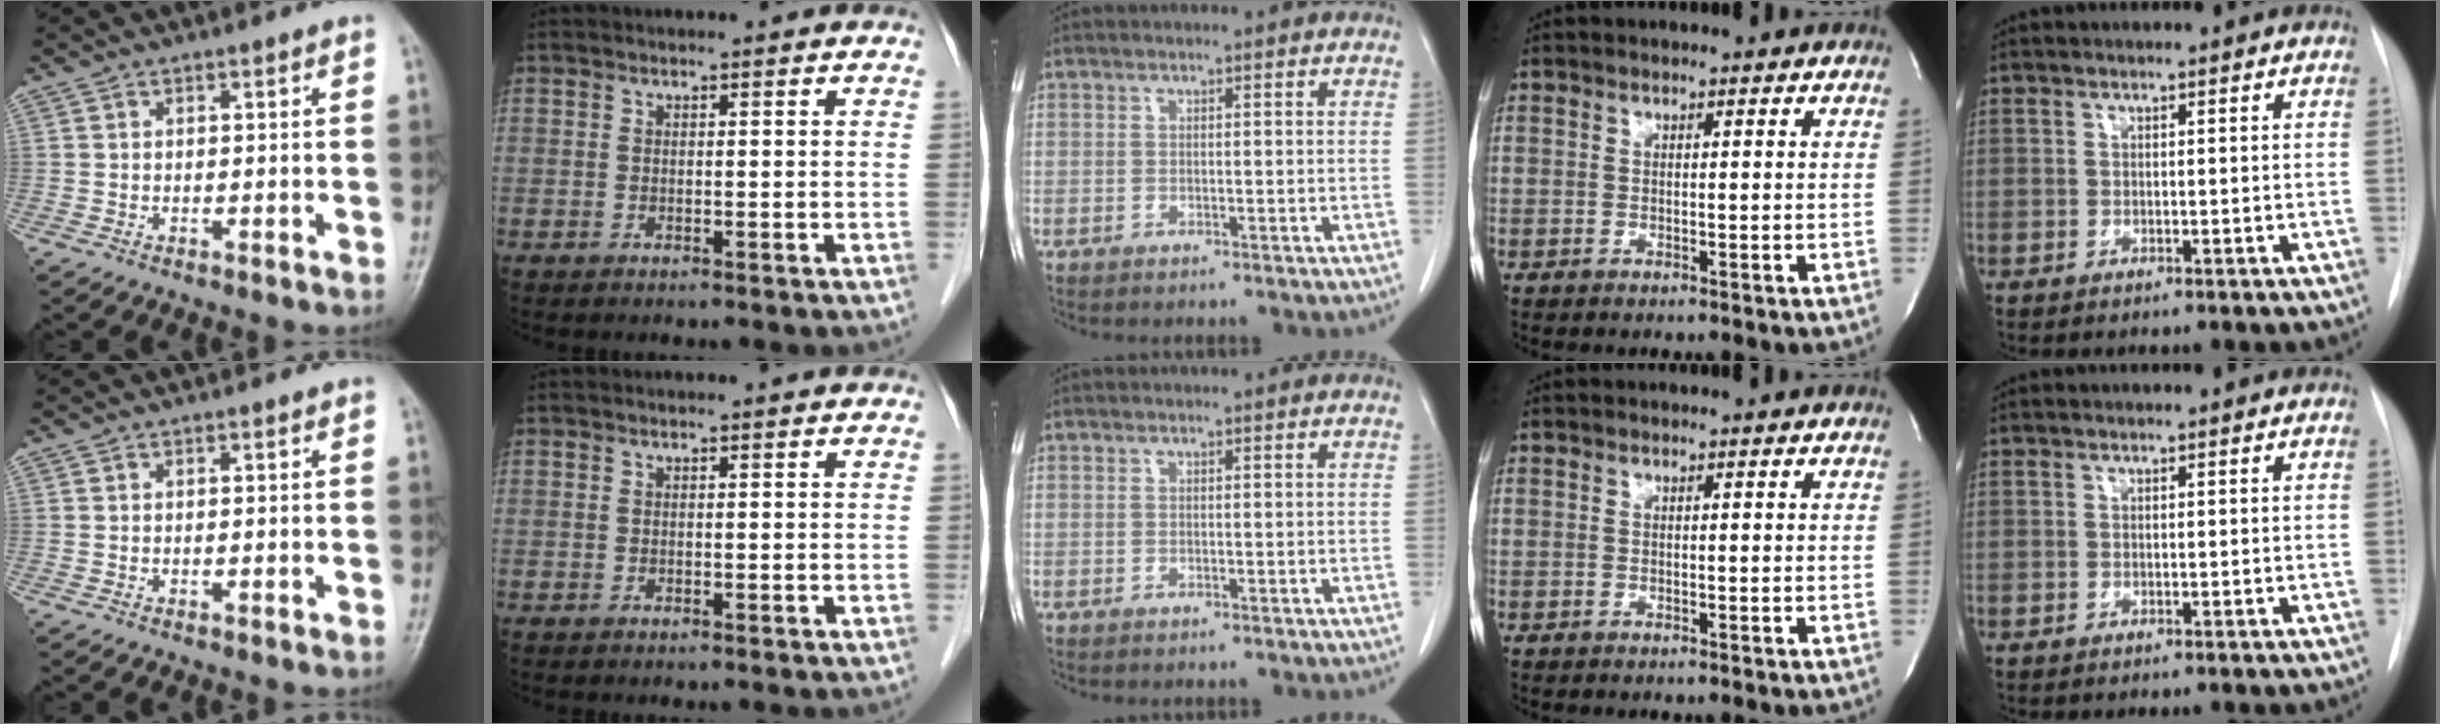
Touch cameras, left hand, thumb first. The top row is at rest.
{}